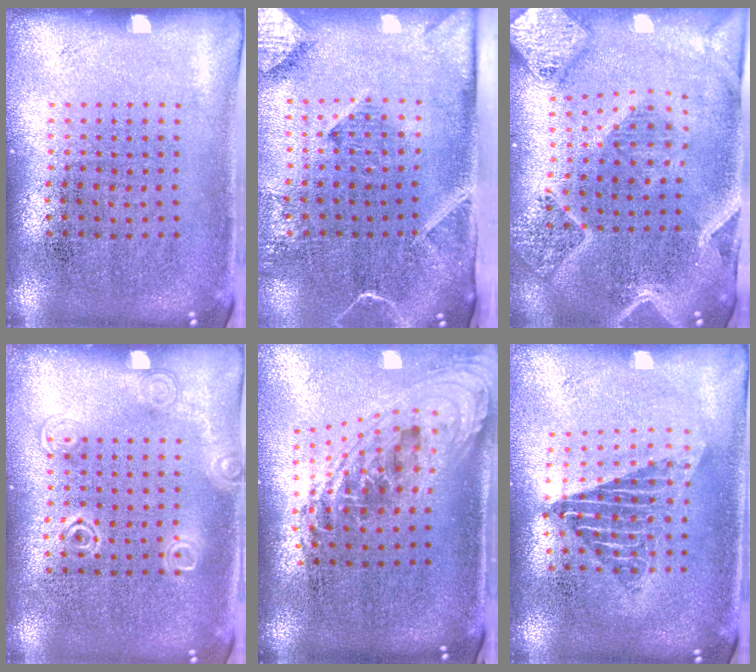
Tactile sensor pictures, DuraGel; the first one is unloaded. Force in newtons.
{"total": 2.9, "press": 2.1, "slide": 2.0}
{"total": 2.9, "press": 2.5, "slide": 1.4}
{"total": 1.7, "press": 1.7, "slide": 0.3}
{"total": 2.3, "press": 1.7, "slide": 1.6}
{"total": 1.5, "press": 1.3, "slide": 0.8}